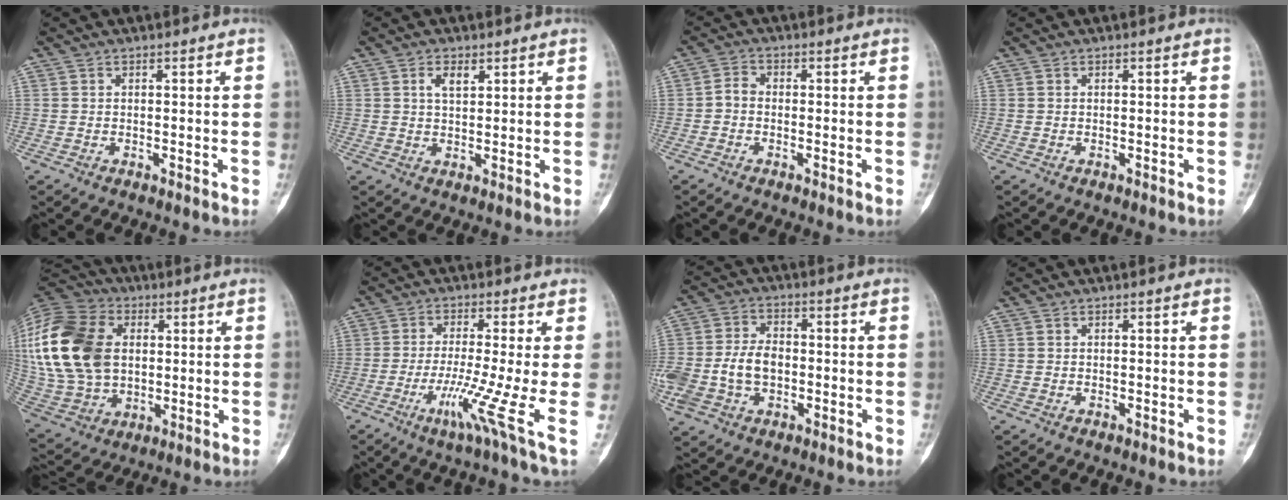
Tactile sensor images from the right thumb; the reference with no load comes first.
{"total": 3.1, "force": [1.5, 1.5, 2.2], "torque": [-0.034, -0.004, 0.027]}
{"total": 2.5, "force": [-0.6, 1.9, 1.5], "torque": [-0.023, 0.011, -0.021]}
{"total": 0.0}
{"total": 27.5, "force": [4.7, 19.4, 19.0], "torque": [-0.419, 0.020, 0.095]}
{"total": 10.1, "force": [-2.8, -1.2, 9.6], "torque": [-0.187, -0.024, -0.058]}
{"total": 11.1, "force": [-1.6, 7.9, 7.7], "torque": [-0.155, 0.022, -0.027]}
{"total": 0.0}